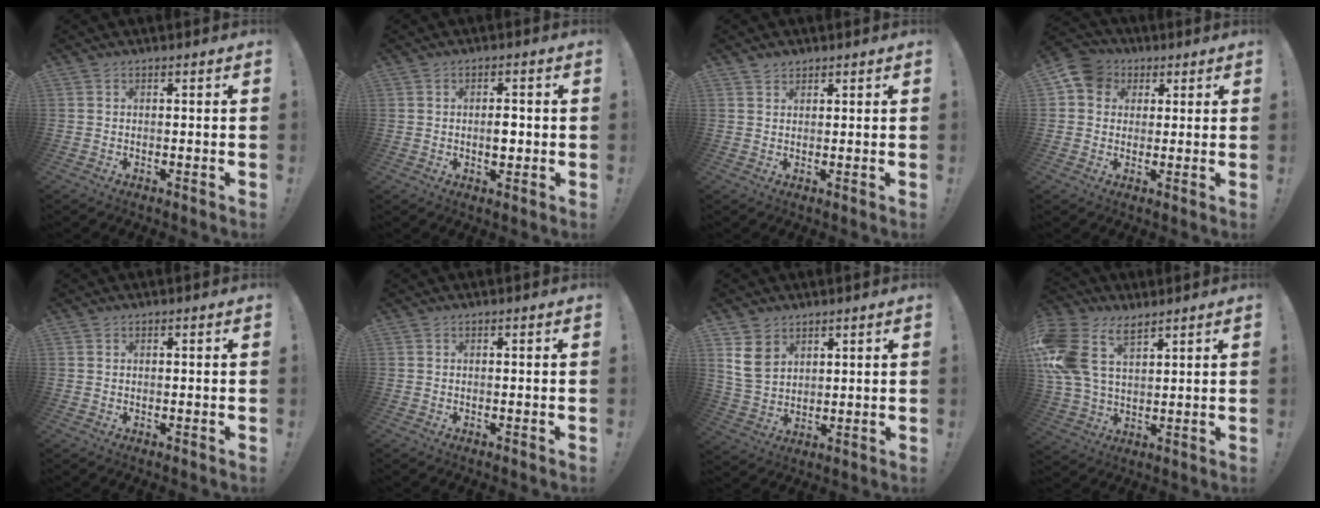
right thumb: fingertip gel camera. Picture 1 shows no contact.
{"total": 3.8, "force": [-0.3, 2.8, 2.5], "torque": [-0.025, 0.000, -0.009]}
{"total": 1.9, "force": [1.5, 1.0, 0.3], "torque": [0.002, -0.010, 0.027]}
{"total": 7.9, "force": [2.5, 7.0, 2.6], "torque": [-0.040, 0.003, 0.051]}
{"total": 0.6, "force": [0.5, 0.3, -0.2], "torque": [0.010, -0.001, 0.008]}
{"total": 0.0}
{"total": 8.4, "force": [4.8, 6.2, 3.1], "torque": [-0.046, -0.023, 0.098]}
{"total": 15.6, "force": [7.9, 9.6, 9.5], "torque": [-0.215, -0.031, 0.153]}